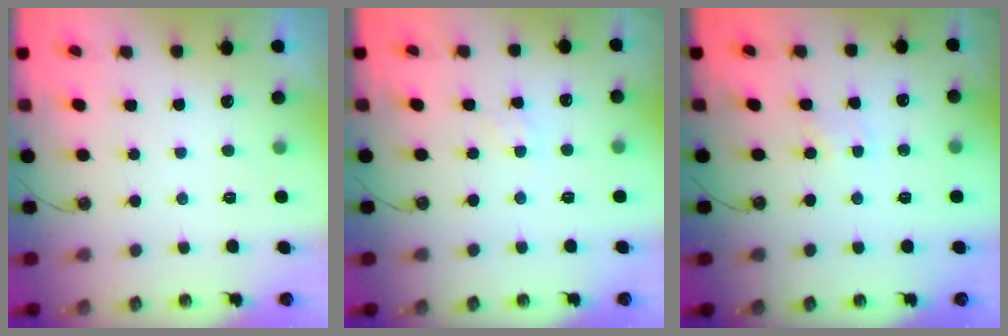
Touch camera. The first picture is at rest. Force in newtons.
{"total": 1.7, "press": 1.7, "slide": 0.3}
{"total": 1.3, "press": 1.3, "slide": 0.2}